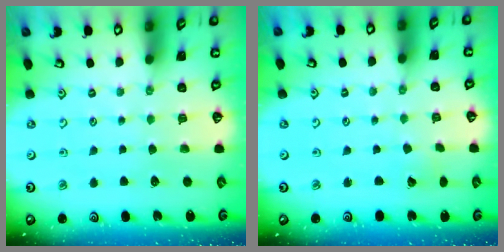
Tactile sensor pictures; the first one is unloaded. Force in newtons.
{"total": 1.4, "press": 1.4, "slide": 0.1}